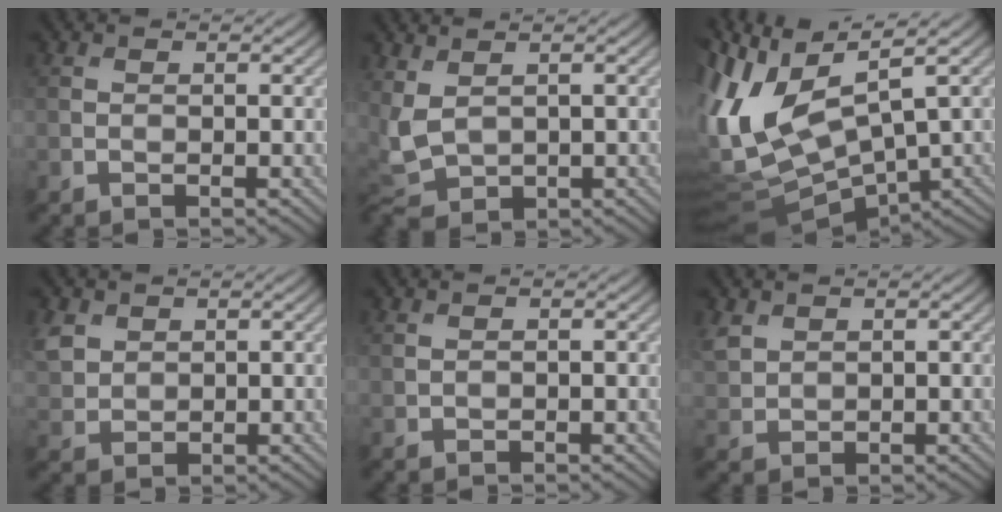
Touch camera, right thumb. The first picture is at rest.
{"total": 4.2, "force": [1.6, 2.5, 2.9], "torque": [-0.094, -0.005, 0.036]}
{"total": 14.6, "force": [1.7, 6.0, 13.2], "torque": [-0.308, 0.003, 0.054]}
{"total": 3.9, "force": [1.9, 3.0, 1.7], "torque": [-0.055, 0.003, 0.042]}
{"total": 0.5, "force": [0.5, 0.1, 0.2], "torque": [-0.008, 0.001, 0.012]}
{"total": 2.7, "force": [1.6, 1.8, 1.2], "torque": [-0.037, 0.001, 0.038]}